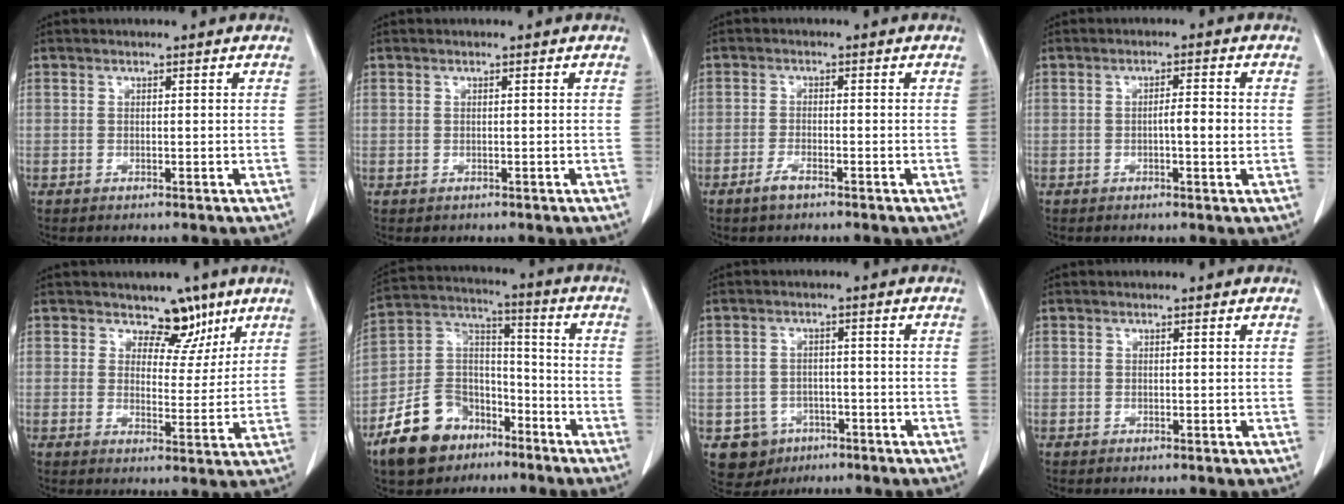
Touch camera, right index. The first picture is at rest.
{"total": 0.8, "force": [-0.1, 0.8, 0.0], "torque": [0.004, 0.006, -0.004]}
{"total": 2.3, "force": [-1.6, 0.5, 1.5], "torque": [-0.035, -0.001, -0.031]}
{"total": 3.1, "force": [-0.3, 0.4, 3.1], "torque": [-0.051, 0.001, -0.004]}
{"total": 5.5, "force": [4.0, 3.4, 1.7], "torque": [-0.003, -0.007, 0.059]}
{"total": 13.6, "force": [-8.7, 8.8, 5.6], "torque": [-0.122, 0.032, -0.153]}
{"total": 5.3, "force": [-2.6, 4.6, 0.8], "torque": [-0.012, 0.010, -0.031]}
{"total": 0.0}